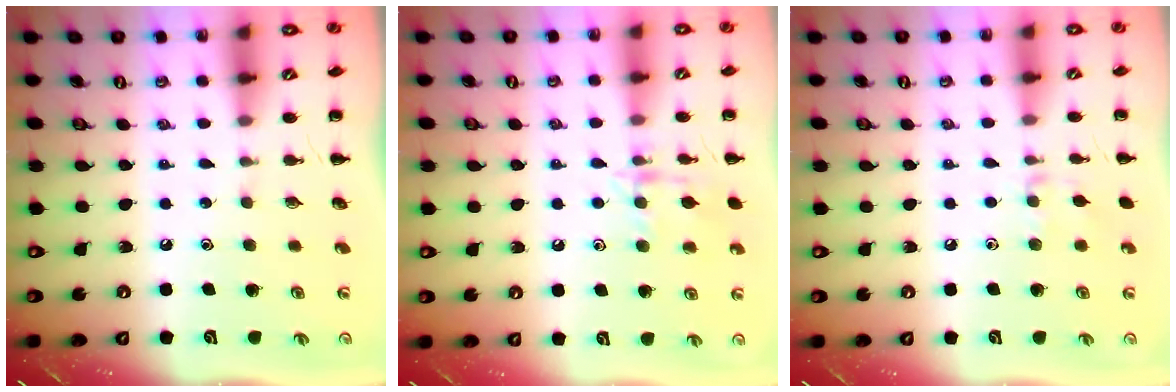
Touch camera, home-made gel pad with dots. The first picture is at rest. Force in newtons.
{"total": 10.7, "press": 10.7, "slide": 0.7}
{"total": 6.9, "press": 6.6, "slide": 1.9}